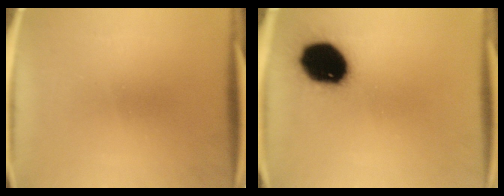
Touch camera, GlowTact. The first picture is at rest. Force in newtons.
{"total": 18.0}